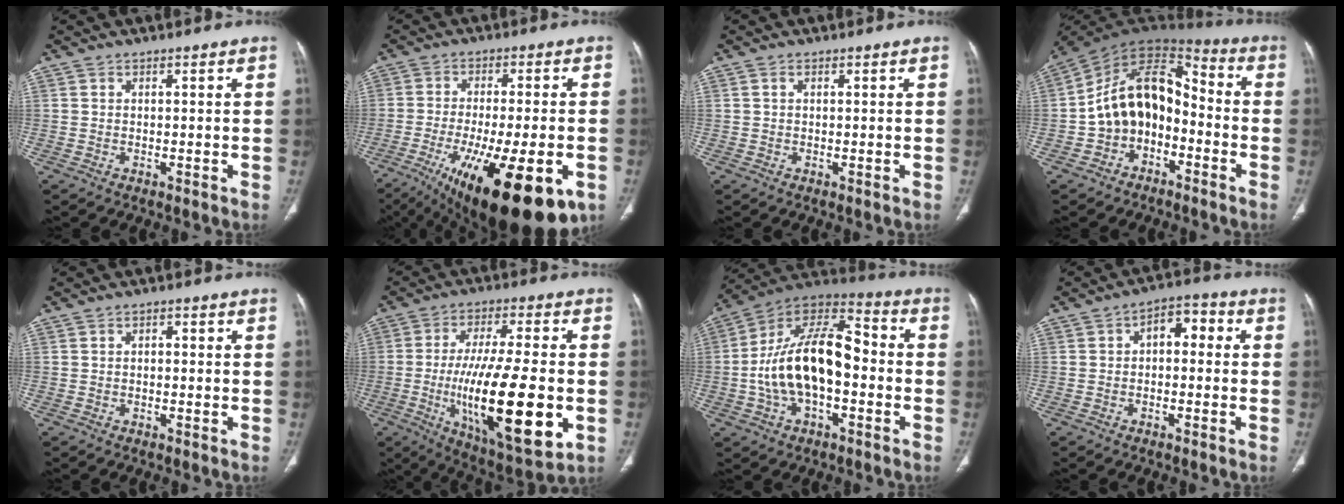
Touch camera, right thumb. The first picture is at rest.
{"total": 25.0, "force": [-11.1, 8.6, 20.7], "torque": [-0.302, -0.018, -0.158]}
{"total": 0.6, "force": [0.2, 0.4, 0.4], "torque": [-0.010, 0.004, 0.003]}
{"total": 14.5, "force": [-3.5, 10.1, 9.8], "torque": [-0.138, 0.077, -0.071]}
{"total": 1.2, "force": [0.1, 0.7, 1.0], "torque": [-0.016, 0.006, -0.001]}
{"total": 23.6, "force": [-4.5, 7.2, 22.1], "torque": [-0.386, -0.014, -0.058]}
{"total": 19.8, "force": [-2.3, 10.6, 16.6], "torque": [-0.288, 0.047, -0.043]}
{"total": 6.0, "force": [0.4, 3.7, 4.8], "torque": [-0.046, 0.024, -0.006]}